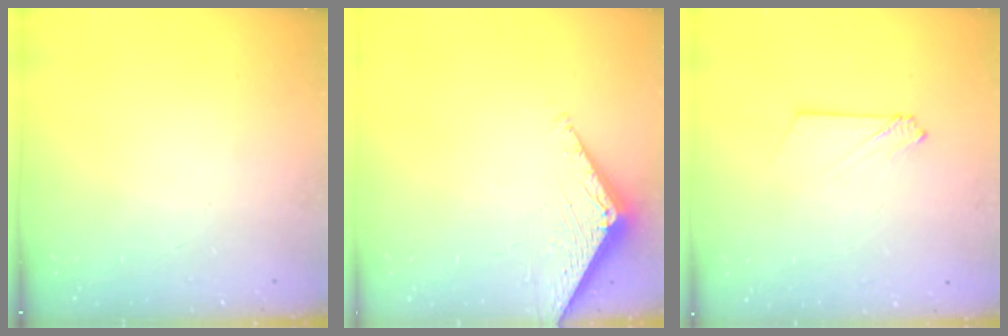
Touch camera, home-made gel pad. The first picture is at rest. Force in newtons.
{"total": 2.6, "press": 2.6, "slide": 0.3}
{"total": 2.1, "press": 2.1, "slide": 0.3}